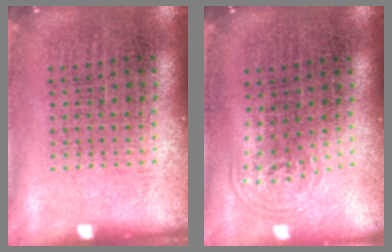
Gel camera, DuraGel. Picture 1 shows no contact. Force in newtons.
{"total": 0.9, "press": 0.7, "slide": 0.6}